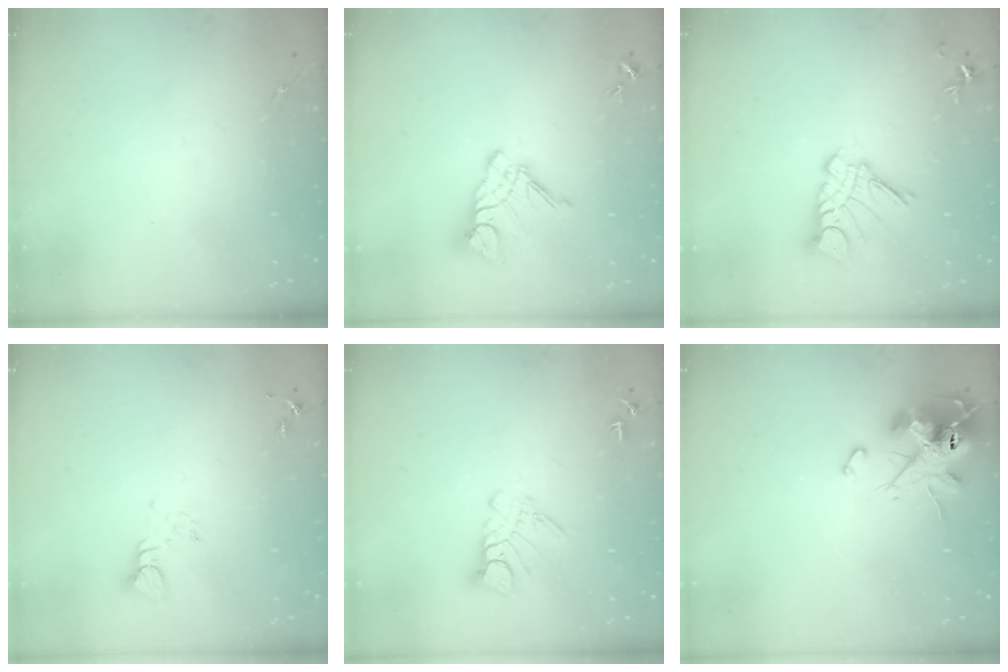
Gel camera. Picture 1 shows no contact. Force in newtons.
{"total": 12.6, "press": 12.5, "slide": 1.3}
{"total": 11.1, "press": 11.0, "slide": 1.1}
{"total": 3.8, "press": 3.7, "slide": 0.4}
{"total": 7.6, "press": 7.5, "slide": 0.7}
{"total": 13.9, "press": 13.8, "slide": 1.3}